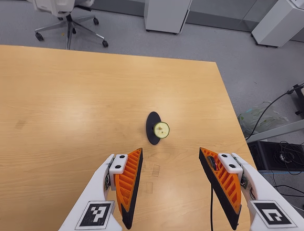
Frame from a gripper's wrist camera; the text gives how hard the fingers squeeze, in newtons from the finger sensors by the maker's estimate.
{"total": 0.0}